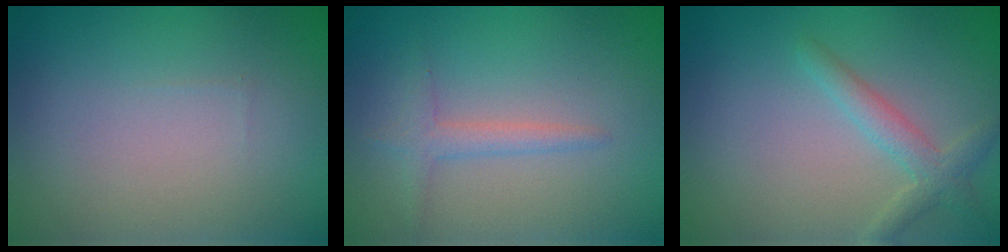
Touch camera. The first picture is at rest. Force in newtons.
{"total": 1.7, "press": 1.7, "slide": 0.1}
{"total": 2.3, "press": 2.3, "slide": 0.0}